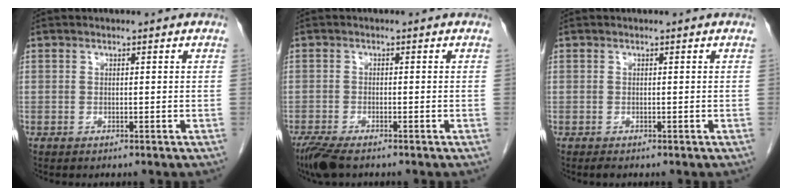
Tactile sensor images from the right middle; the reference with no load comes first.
{"total": 4.7, "force": [-3.6, 1.0, 2.8], "torque": [-0.058, -0.013, -0.063]}
{"total": 0.6, "force": [-0.5, 0.2, 0.3], "torque": [-0.010, -0.002, -0.007]}